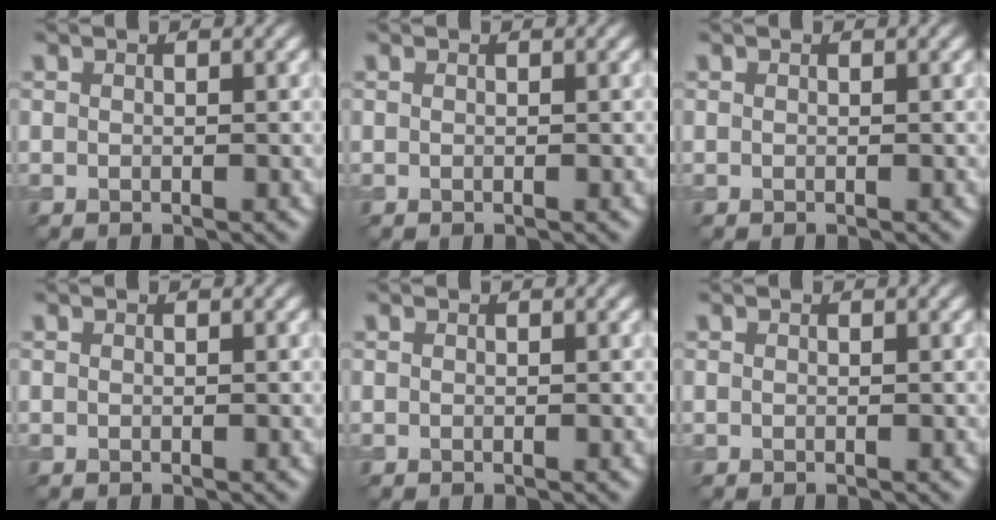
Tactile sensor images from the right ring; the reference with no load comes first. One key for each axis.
{"total": 0.0}
{"total": 0.0}
{"total": 0.0}
{"total": 0.0}
{"total": 0.0}